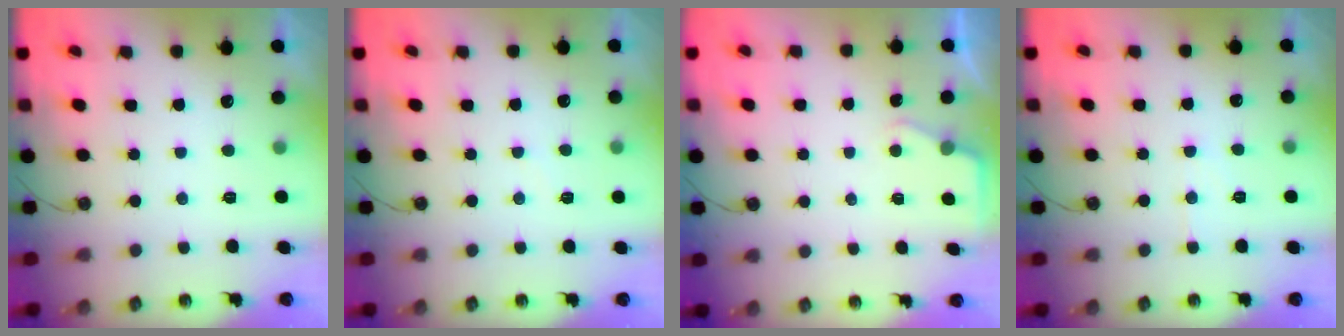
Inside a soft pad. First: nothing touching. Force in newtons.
{"total": 2.7, "press": 2.6, "slide": 0.4}
{"total": 2.4, "press": 2.4, "slide": 0.3}
{"total": 4.8, "press": 4.8, "slide": 0.8}